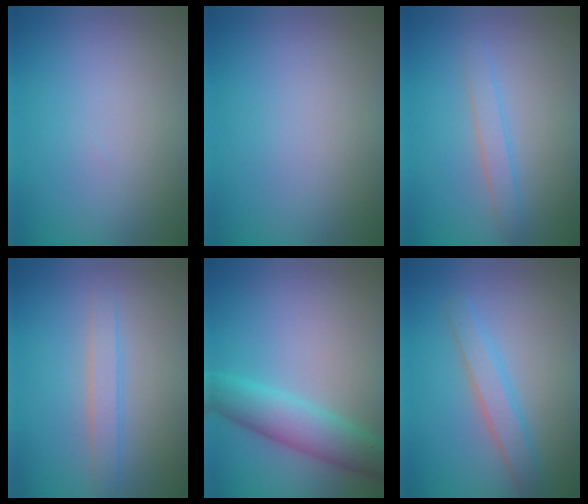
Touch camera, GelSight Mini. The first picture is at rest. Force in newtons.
{"total": 0.0}
{"total": 1.6, "press": 1.6, "slide": 0.1}
{"total": 1.8, "press": 1.8, "slide": 0.1}
{"total": 4.0, "press": 4.0, "slide": 0.2}
{"total": 2.4, "press": 2.4, "slide": 0.1}